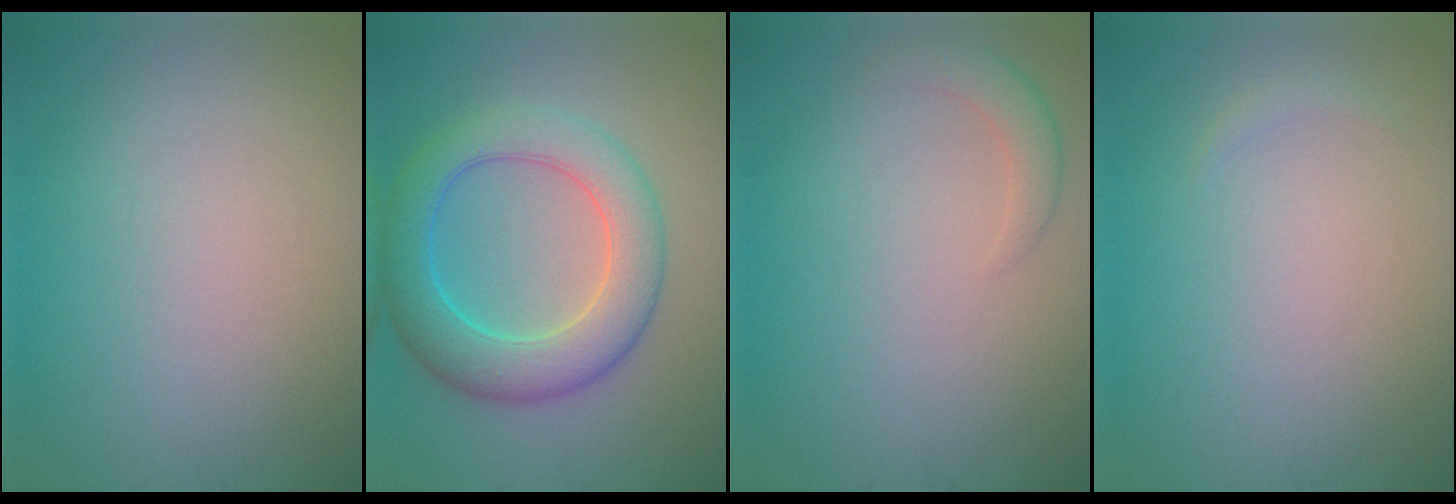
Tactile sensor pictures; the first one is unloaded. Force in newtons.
{"total": 7.3, "press": 7.3, "slide": 0.1}
{"total": 2.0, "press": 2.0, "slide": 0.2}
{"total": 0.6, "press": 0.6, "slide": 0.0}